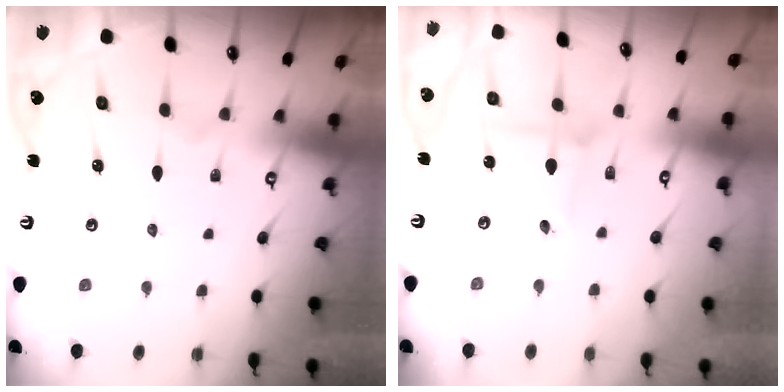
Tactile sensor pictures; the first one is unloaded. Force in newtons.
{"total": 3.4, "press": 3.4, "slide": 0.4}